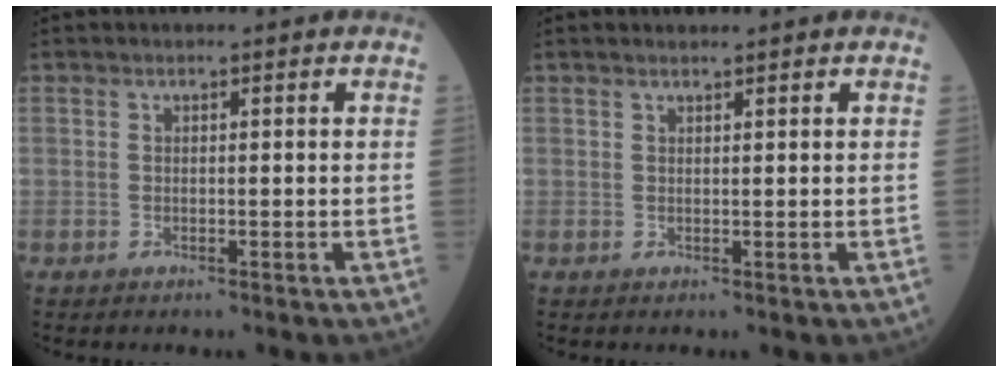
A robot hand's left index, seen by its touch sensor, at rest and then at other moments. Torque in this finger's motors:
{"motor_torque": [0.27, -0.22, 0.00, -0.01]}